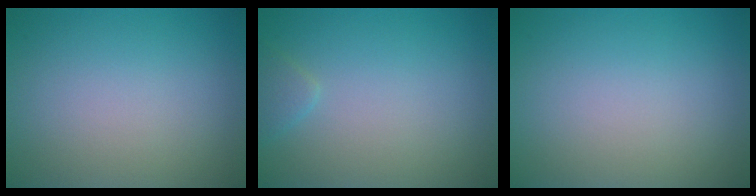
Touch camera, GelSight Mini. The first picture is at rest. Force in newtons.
{"total": 1.1, "press": 1.1, "slide": 0.1}
{"total": 0.0}